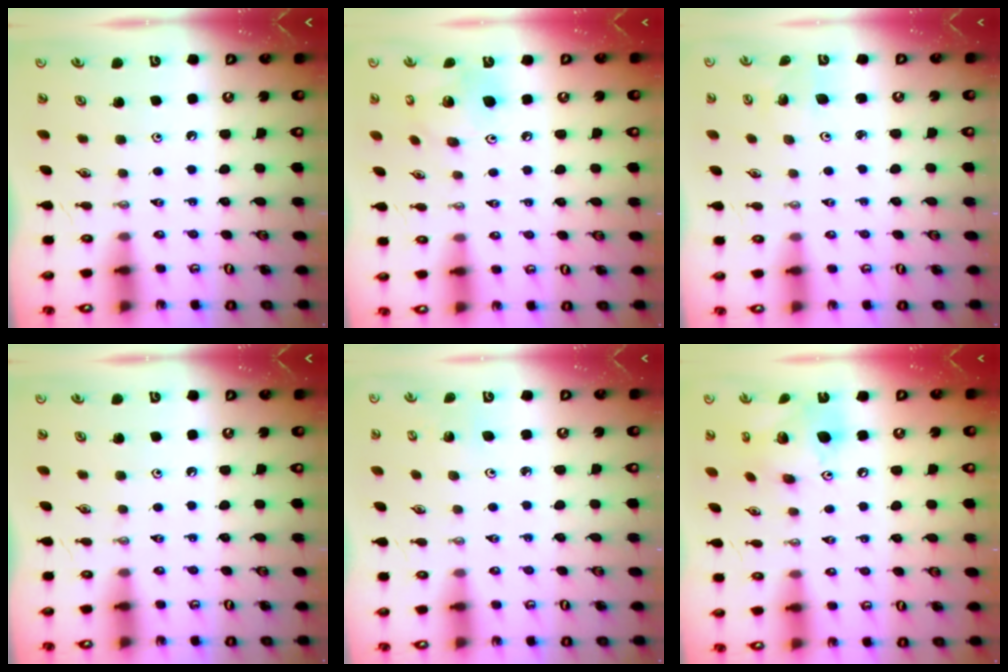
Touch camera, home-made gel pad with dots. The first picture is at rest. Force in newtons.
{"total": 13.1, "press": 12.8, "slide": 2.4}
{"total": 1.9, "press": 1.9, "slide": 0.2}
{"total": 0.0}
{"total": 1.0, "press": 1.0, "slide": 0.1}
{"total": 14.8, "press": 14.7, "slide": 1.2}